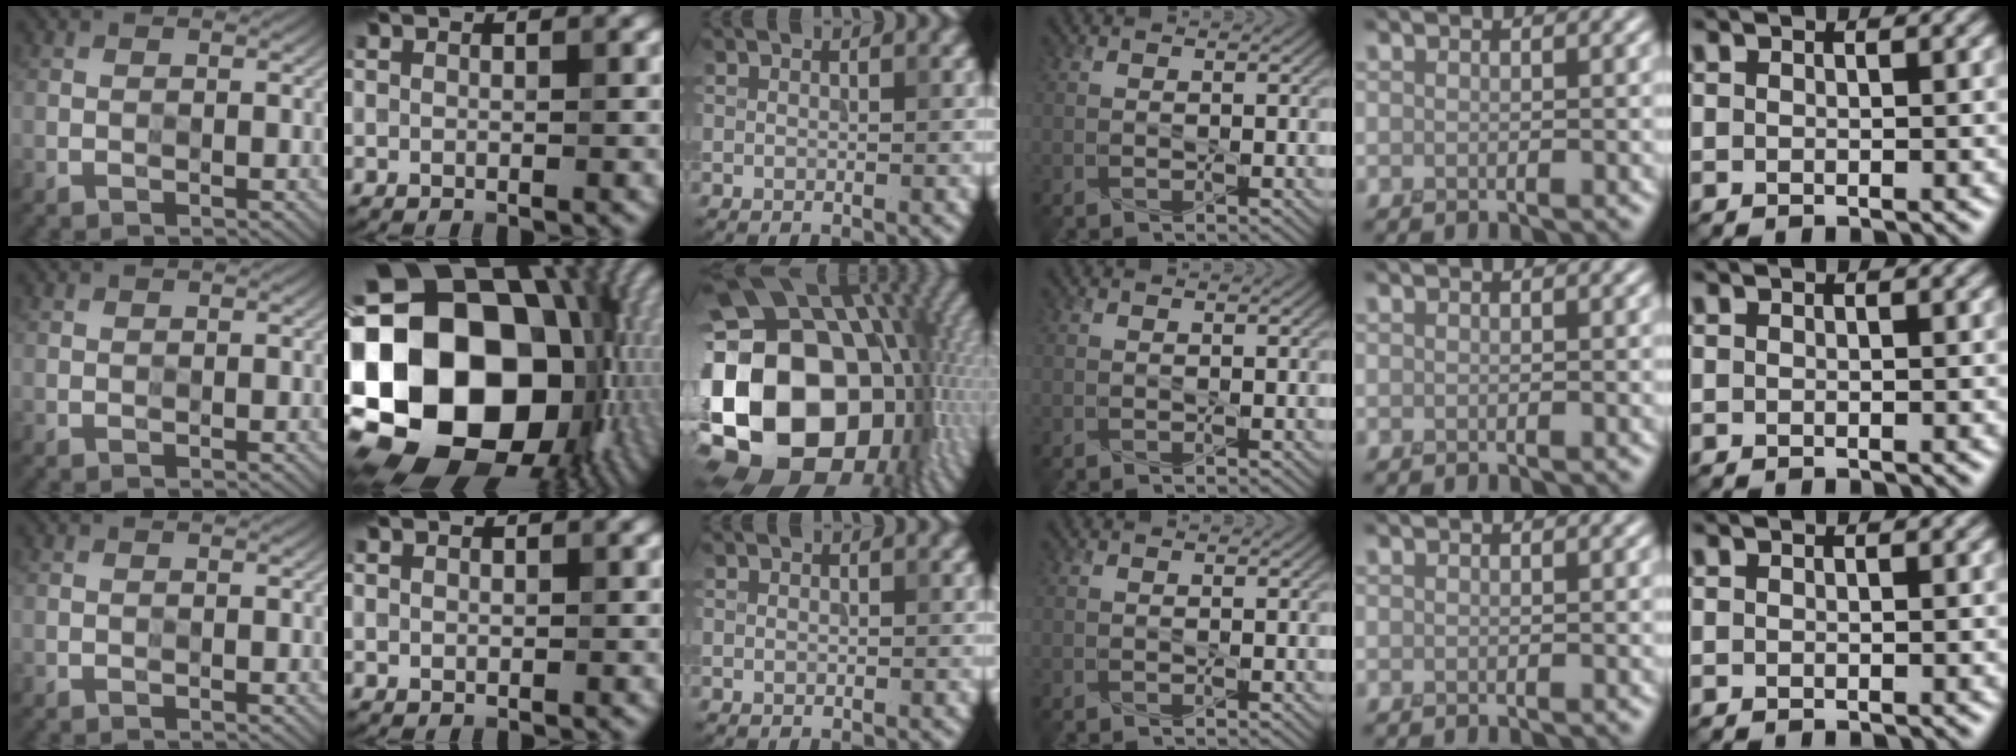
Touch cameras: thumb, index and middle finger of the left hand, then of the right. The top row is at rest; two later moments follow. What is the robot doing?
{"motion": "press", "object": "memory foam"}